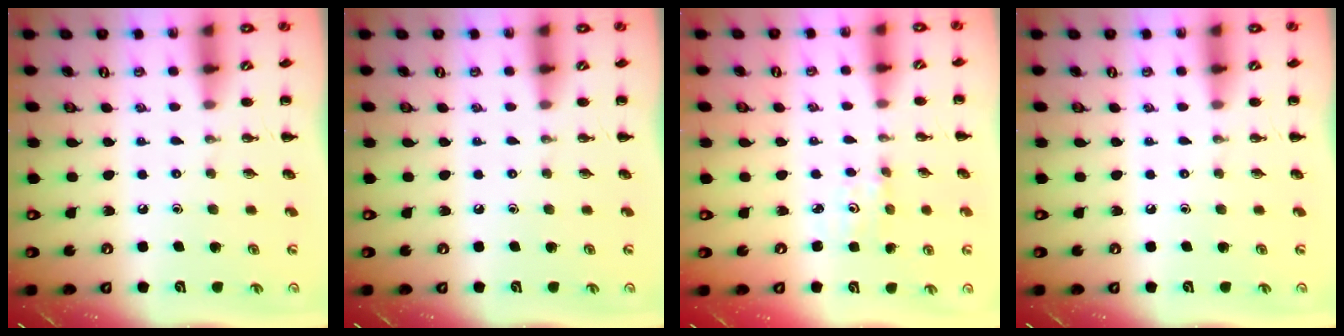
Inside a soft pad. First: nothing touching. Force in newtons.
{"total": 0.0}
{"total": 1.2, "press": 1.2, "slide": 0.3}
{"total": 0.0}